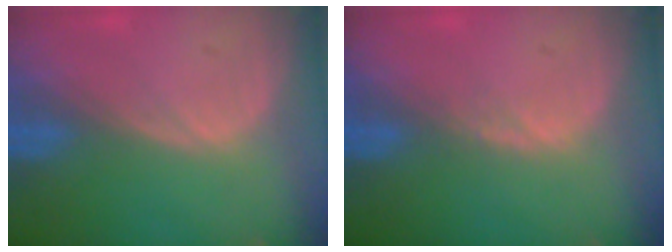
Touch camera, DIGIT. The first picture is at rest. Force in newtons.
{"total": 0.8, "press": 0.8, "slide": 0.3}